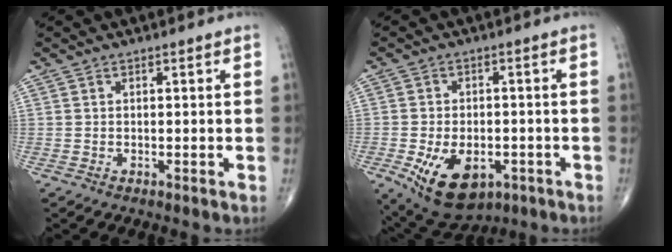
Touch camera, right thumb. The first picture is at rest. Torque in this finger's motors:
{"motor_torque": [0.20, 0.25, 0.61, 0.27, 0.14]}